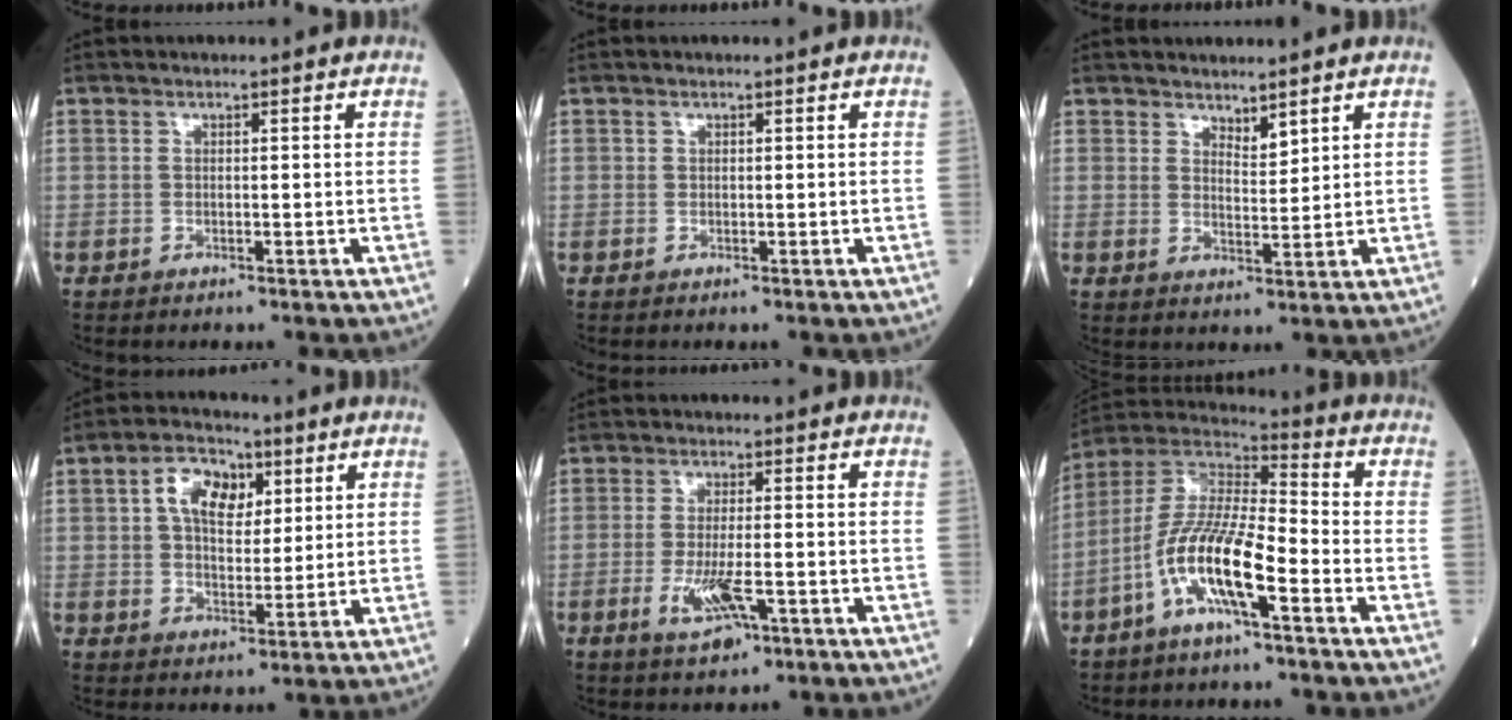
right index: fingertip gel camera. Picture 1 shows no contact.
{"total": 0.0}
{"total": 2.7, "force": [2.3, 0.8, 1.1], "torque": [-0.021, -0.008, 0.046]}
{"total": 8.2, "force": [3.0, 4.8, 5.9], "torque": [-0.108, 0.020, 0.052]}
{"total": 5.8, "force": [-2.4, 1.5, 5.0], "torque": [-0.101, -0.008, -0.034]}
{"total": 12.9, "force": [-5.5, 2.3, 11.5], "torque": [-0.235, 0.002, -0.109]}